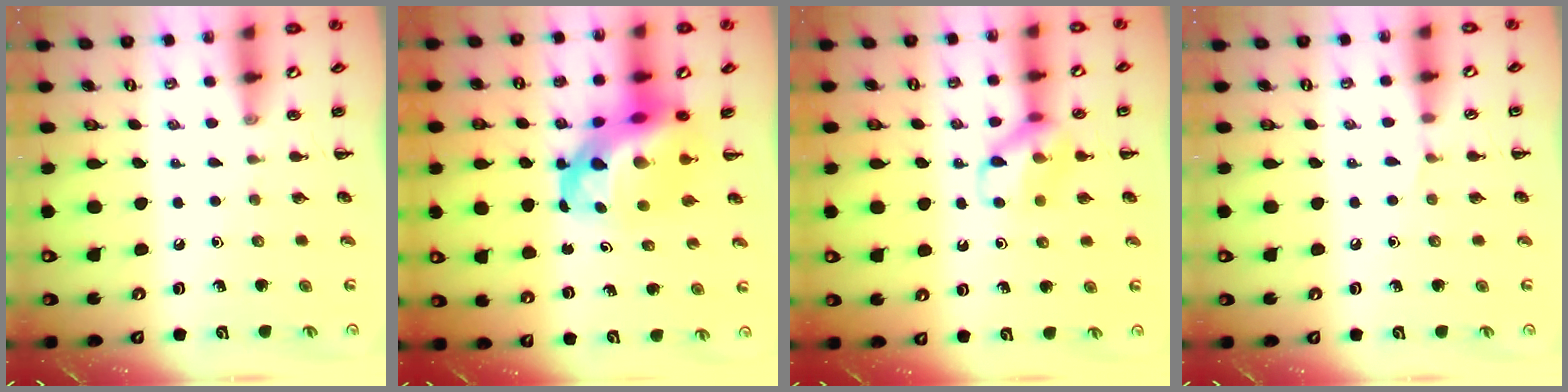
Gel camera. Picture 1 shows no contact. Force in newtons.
{"total": 12.5, "press": 12.0, "slide": 3.4}
{"total": 11.9, "press": 11.8, "slide": 1.5}
{"total": 3.0, "press": 2.8, "slide": 1.1}